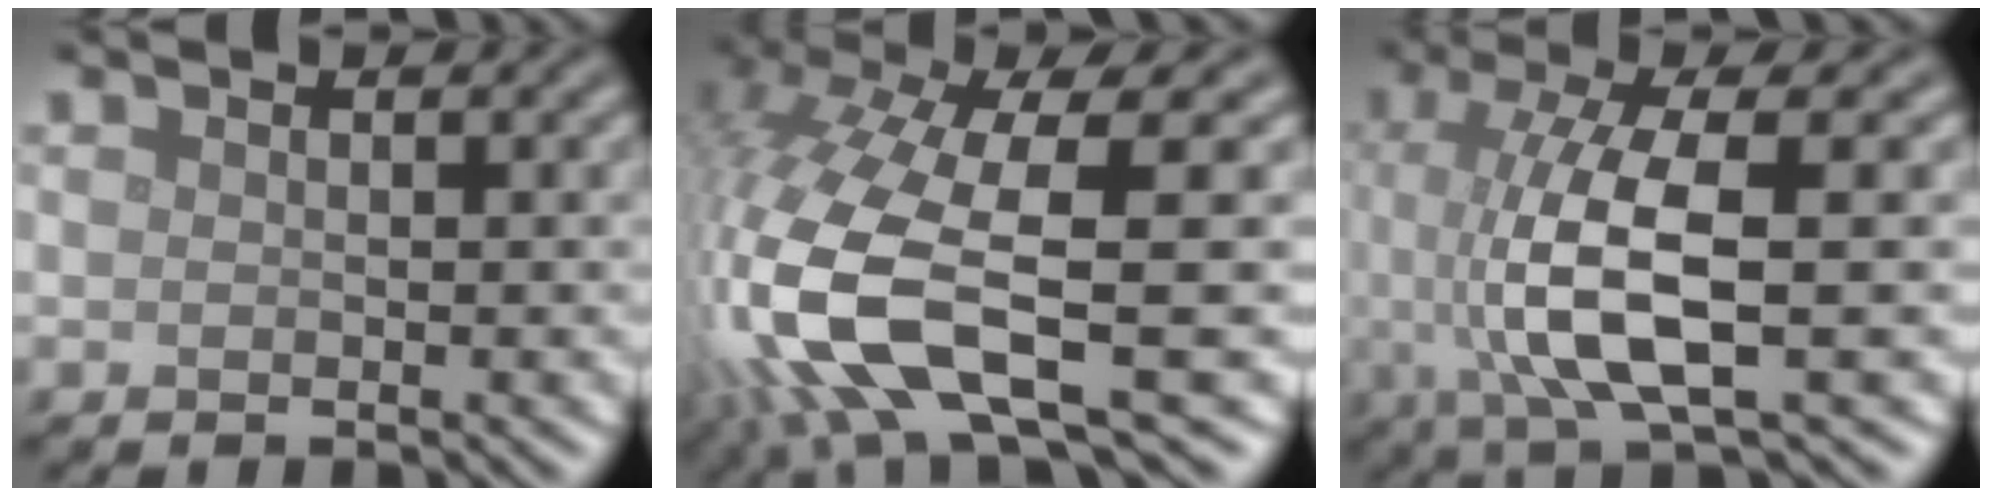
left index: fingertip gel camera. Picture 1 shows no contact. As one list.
[{"total": 13.7, "force": [-3.2, 4.7, 12.5], "torque": [-0.289, -0.016, -0.051]}, {"total": 8.5, "force": [-0.4, 2.5, 8.1], "torque": [-0.153, -0.005, -0.005]}]